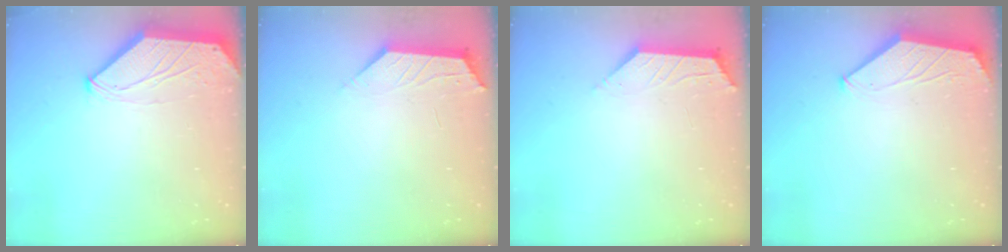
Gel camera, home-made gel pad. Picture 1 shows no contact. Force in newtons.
{"total": 2.0, "press": 2.0, "slide": 0.4}
{"total": 2.0, "press": 1.9, "slide": 0.4}
{"total": 1.5, "press": 1.5, "slide": 0.4}